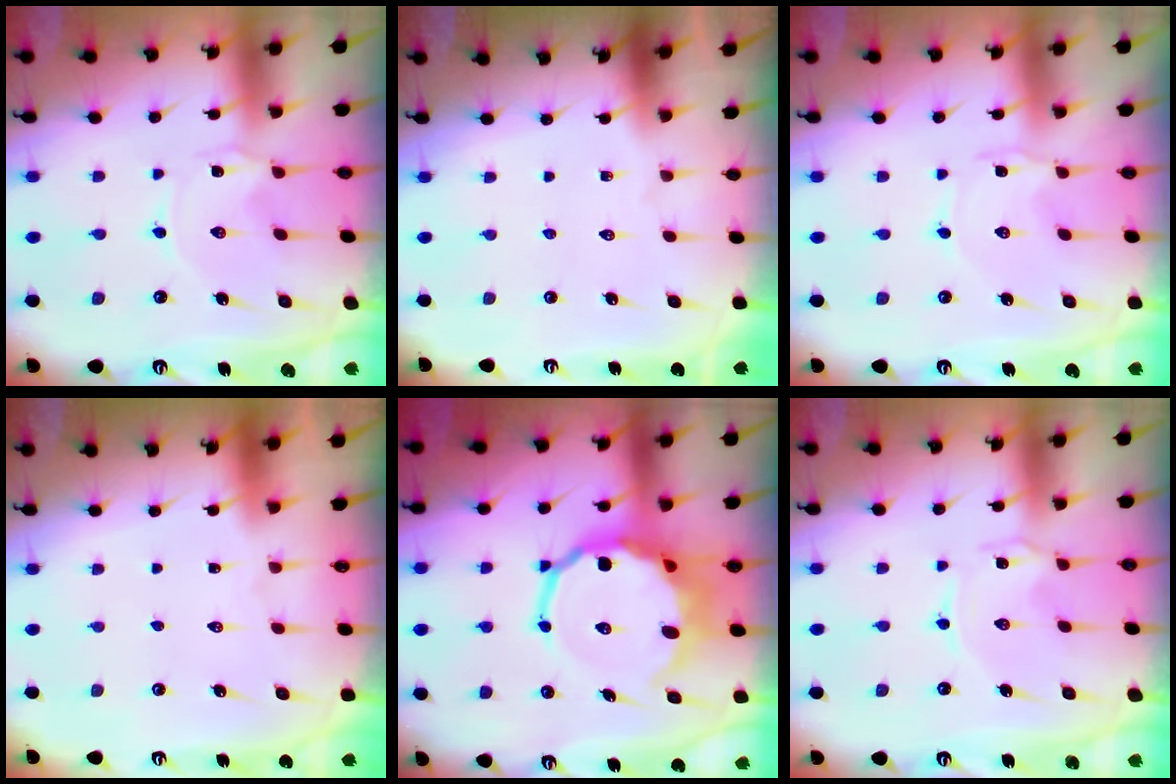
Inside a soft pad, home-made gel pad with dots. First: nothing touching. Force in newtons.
{"total": 0.0}
{"total": 1.3, "press": 1.3, "slide": 0.2}
{"total": 1.6, "press": 1.6, "slide": 0.1}
{"total": 13.9, "press": 13.4, "slide": 3.7}
{"total": 0.7, "press": 0.7, "slide": 0.1}